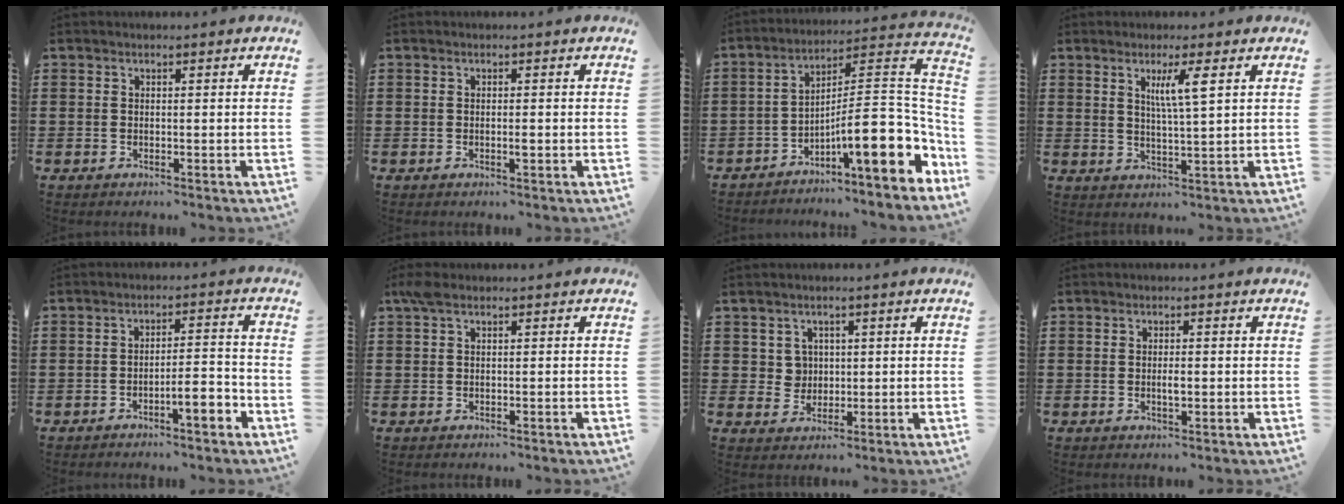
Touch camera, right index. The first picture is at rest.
{"total": 1.1, "force": [-0.3, 0.2, 1.0], "torque": [-0.018, -0.003, -0.005]}
{"total": 15.3, "force": [-6.2, 3.1, 13.7], "torque": [-0.198, -0.021, -0.111]}
{"total": 4.3, "force": [1.8, 0.1, 3.9], "torque": [-0.082, -0.001, 0.027]}
{"total": 5.2, "force": [-3.2, 0.8, 4.0], "torque": [-0.067, 0.002, -0.057]}
{"total": 1.2, "force": [-0.1, 0.3, 1.2], "torque": [-0.025, -0.001, -0.001]}
{"total": 3.2, "force": [1.0, 2.9, 0.9], "torque": [-0.032, 0.012, 0.017]}
{"total": 1.8, "force": [-0.2, 0.5, 1.7], "torque": [-0.032, 0.000, -0.005]}